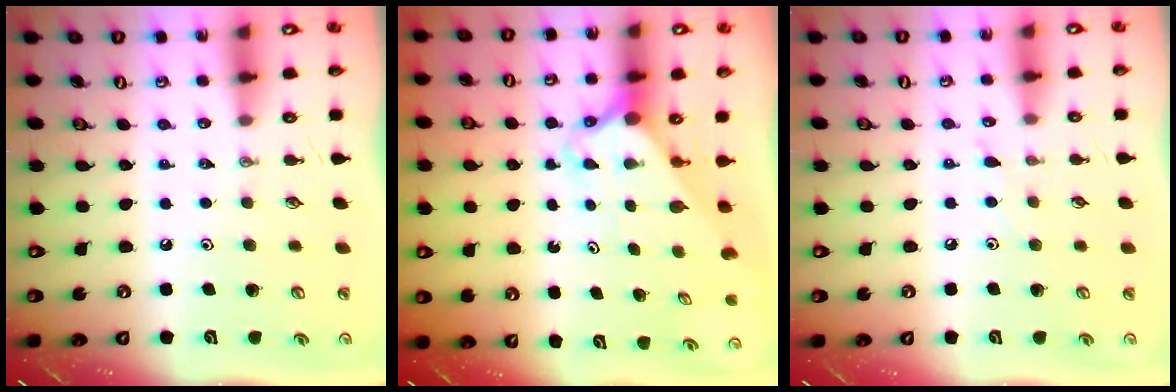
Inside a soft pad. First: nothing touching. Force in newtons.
{"total": 2.5, "press": 2.5, "slide": 0.2}
{"total": 4.7, "press": 4.6, "slide": 0.5}